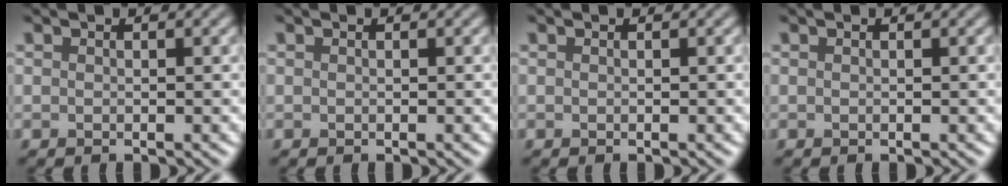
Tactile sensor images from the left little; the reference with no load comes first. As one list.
[{"total": 0.0}, {"total": 0.0}, {"total": 0.0}]